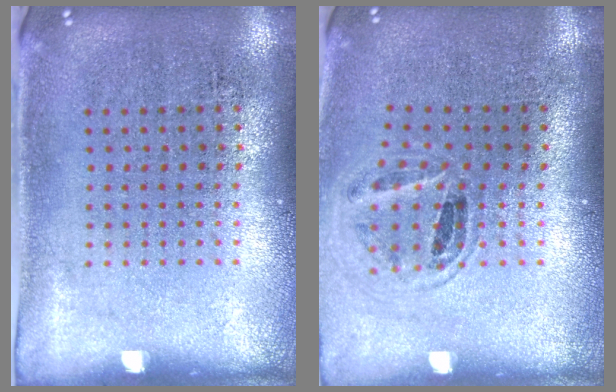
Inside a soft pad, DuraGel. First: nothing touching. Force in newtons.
{"total": 0.9, "press": 0.9, "slide": 0.3}